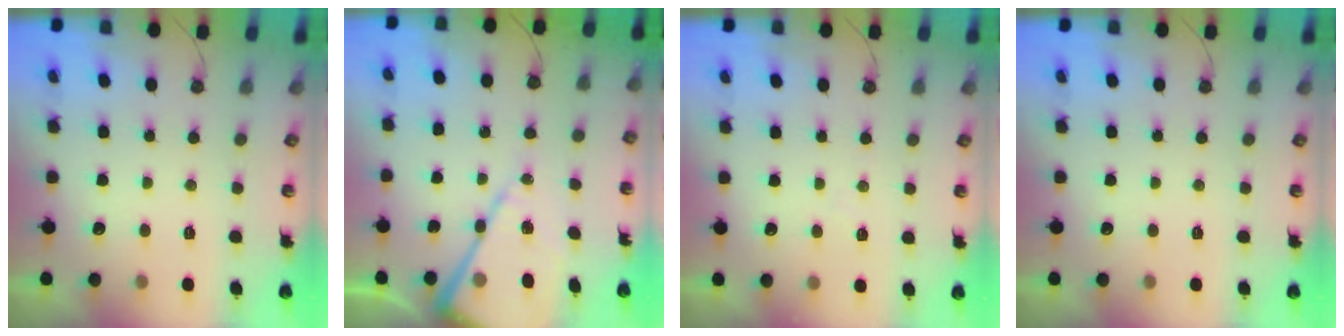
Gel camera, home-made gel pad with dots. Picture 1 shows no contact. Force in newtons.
{"total": 16.8, "press": 16.8, "slide": 1.4}
{"total": 3.3, "press": 3.2, "slide": 0.6}
{"total": 0.0}